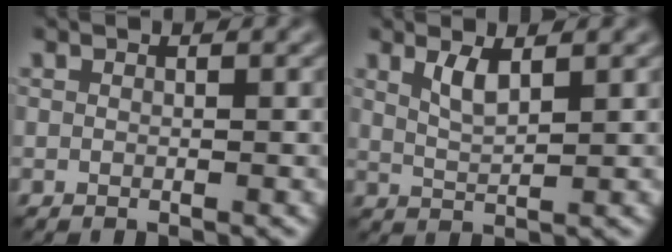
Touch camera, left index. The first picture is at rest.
{"total": 2.1, "force": [1.2, 0.6, 1.7], "torque": [-0.036, -0.008, 0.024]}